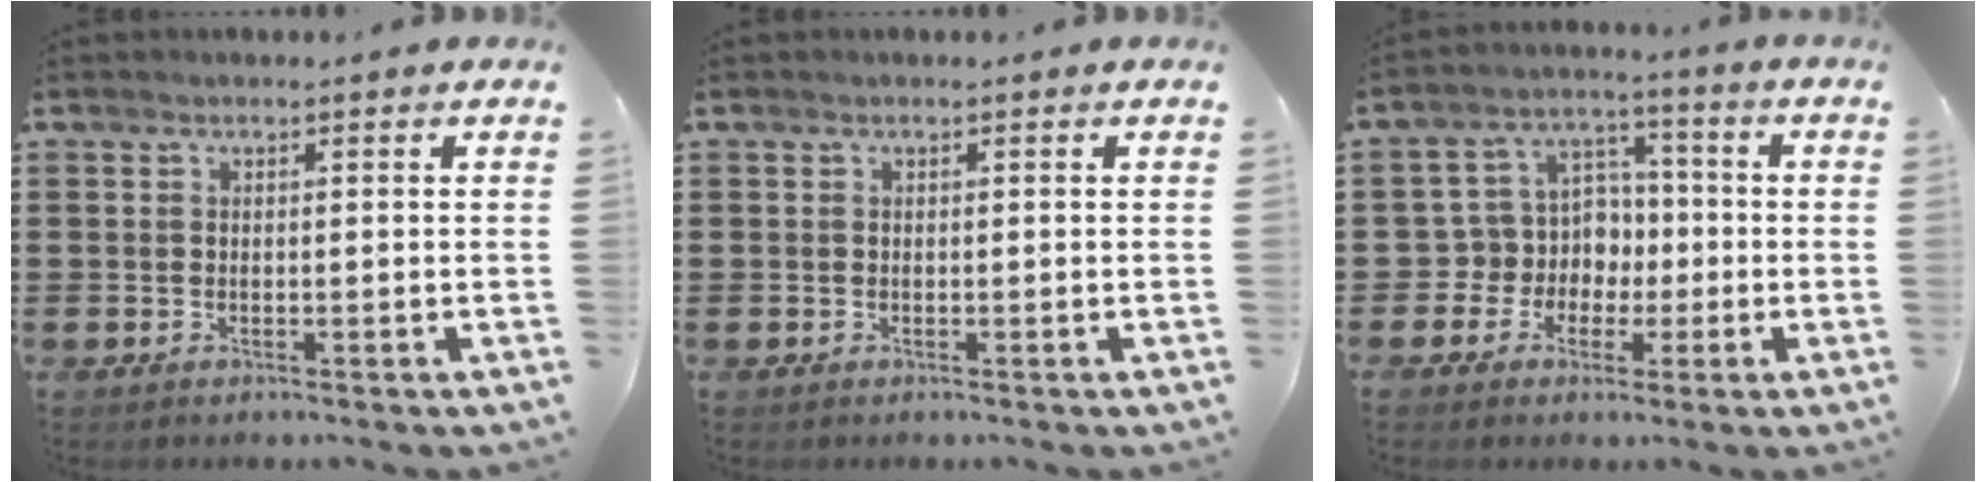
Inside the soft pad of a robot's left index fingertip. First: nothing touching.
{"total": 0.0}
{"total": 7.1, "force": [-0.7, 6.9, 1.6], "torque": [-0.078, -0.001, -0.016]}